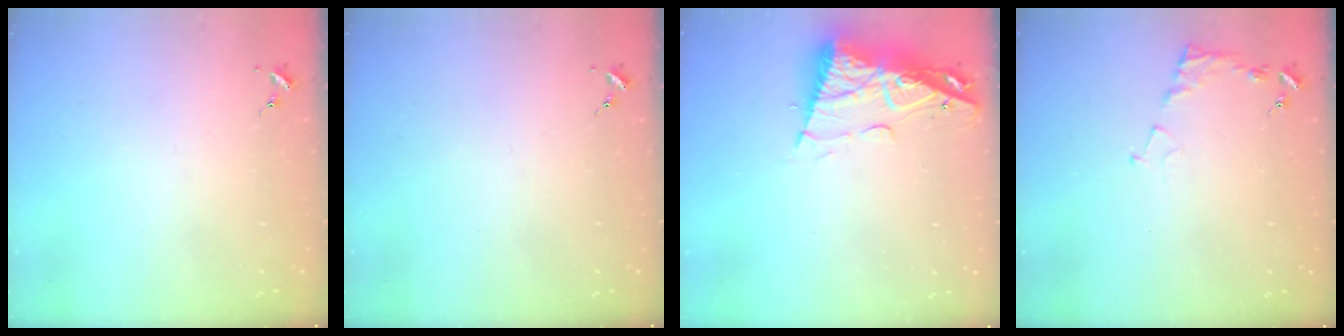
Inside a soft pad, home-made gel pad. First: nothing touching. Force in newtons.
{"total": 0.0}
{"total": 11.4, "press": 11.3, "slide": 1.2}
{"total": 7.0, "press": 7.0, "slide": 0.6}